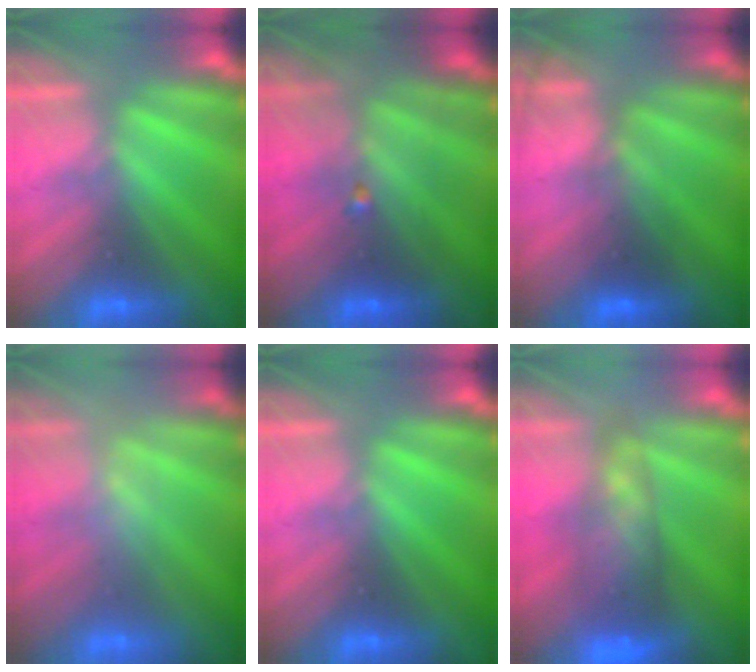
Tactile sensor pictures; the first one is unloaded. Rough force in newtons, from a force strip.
{"total": 7.5}
{"total": 10.2}
{"total": 2.4}
{"total": 0.0}
{"total": 9.3}